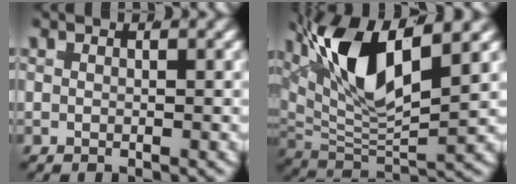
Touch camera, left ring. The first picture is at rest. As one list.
[{"total": 10.9, "force": [3.2, 5.3, 9.0], "torque": [-0.181, -0.001, 0.051]}]